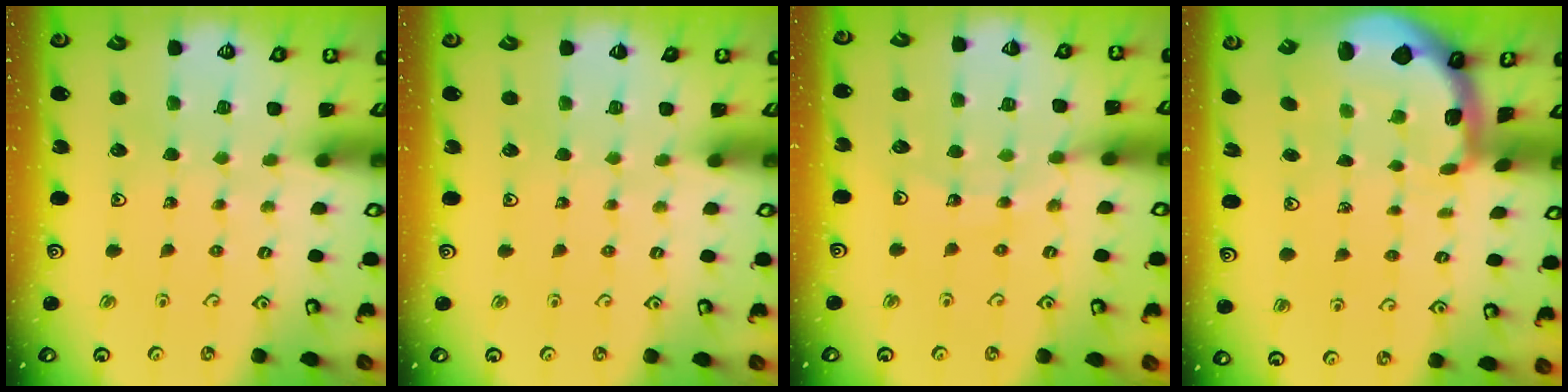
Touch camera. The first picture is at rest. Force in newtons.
{"total": 0.0}
{"total": 12.9, "press": 12.6, "slide": 2.8}
{"total": 1.7, "press": 1.6, "slide": 0.4}